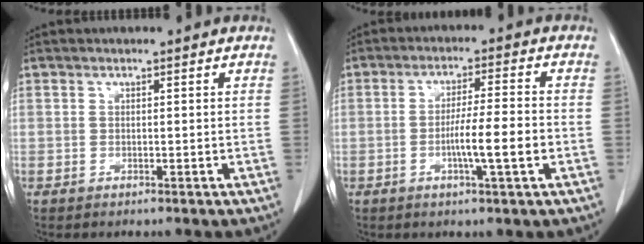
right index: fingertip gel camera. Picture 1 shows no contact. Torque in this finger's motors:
{"motor_torque": [0.82, -0.65, 0.32, 0.13]}